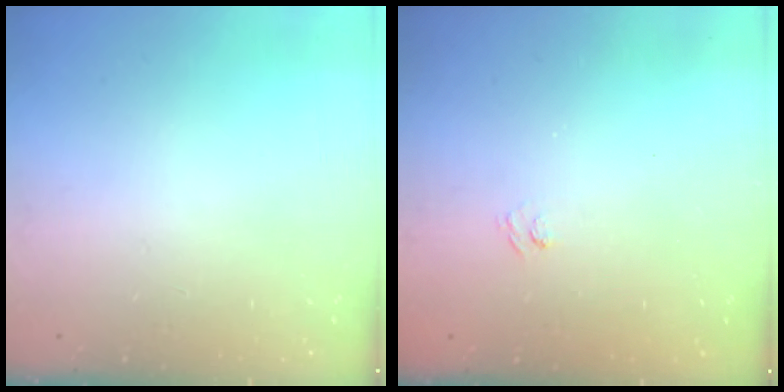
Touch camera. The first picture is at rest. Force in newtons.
{"total": 2.8, "press": 2.6, "slide": 1.0}